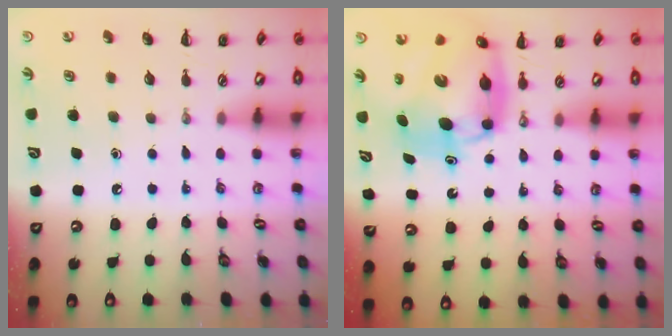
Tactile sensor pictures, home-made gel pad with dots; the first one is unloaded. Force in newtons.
{"total": 10.2, "press": 9.8, "slide": 3.0}